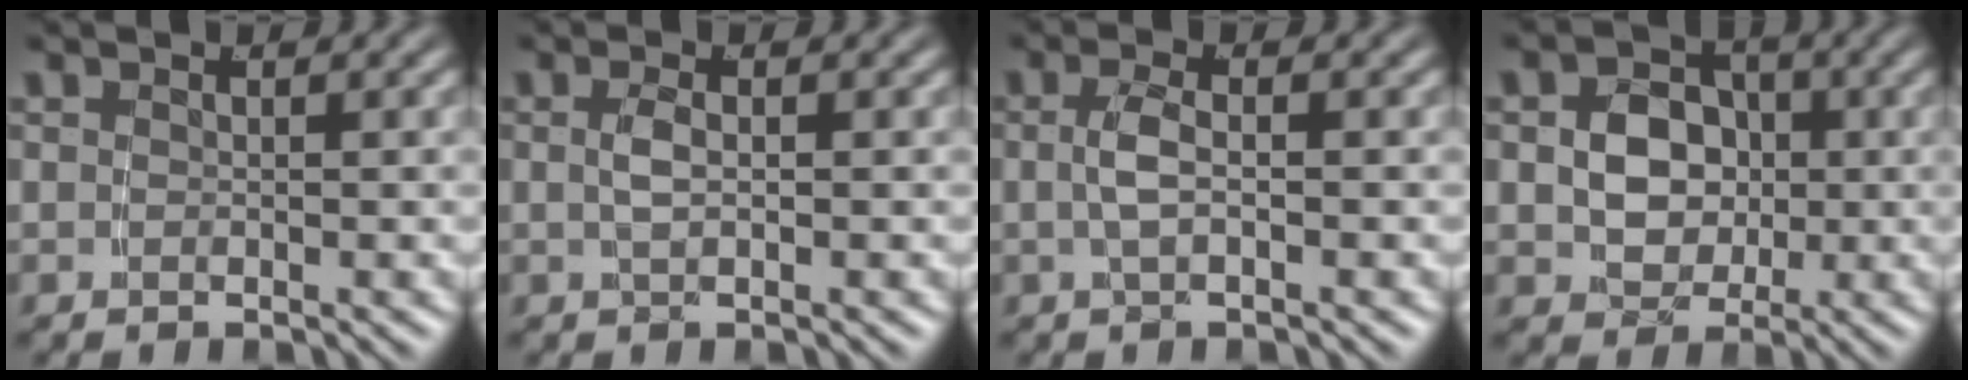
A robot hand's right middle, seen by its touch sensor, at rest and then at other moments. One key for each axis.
{"total": 1.3, "fx": -0.2, "fy": -0.1, "fz": 1.3, "tx": -0.030, "ty": -0.003, "tz": 0.003}
{"total": 1.9, "fx": -0.3, "fy": 0.0, "fz": 1.9, "tx": -0.042, "ty": -0.001, "tz": -0.002}
{"total": 4.6, "fx": 0.1, "fy": 3.7, "fz": 2.7, "tx": -0.046, "ty": -0.016, "tz": 0.011}